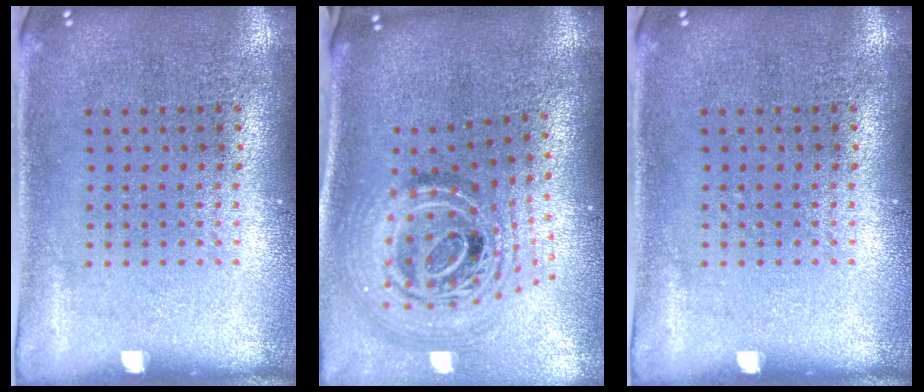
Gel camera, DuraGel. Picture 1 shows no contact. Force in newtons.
{"total": 2.3, "press": 1.7, "slide": 1.5}
{"total": 0.0}